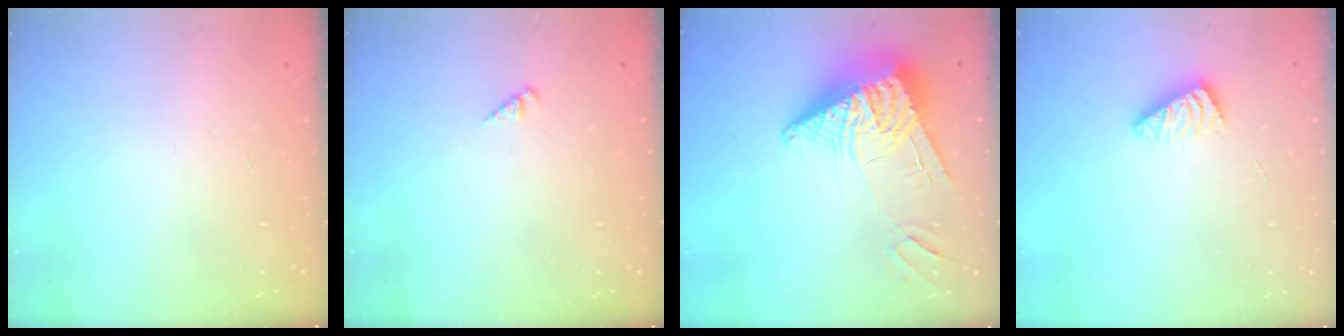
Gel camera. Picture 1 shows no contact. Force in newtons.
{"total": 1.3, "press": 1.3, "slide": 0.3}
{"total": 12.4, "press": 12.3, "slide": 1.7}
{"total": 2.2, "press": 2.2, "slide": 0.4}